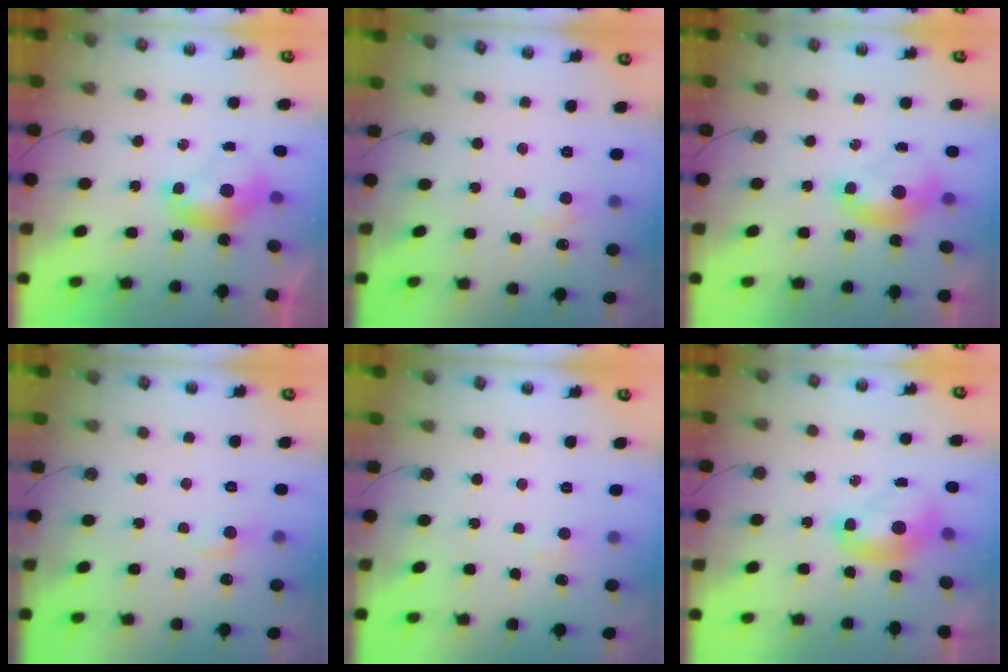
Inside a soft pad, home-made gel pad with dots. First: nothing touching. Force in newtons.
{"total": 1.3, "press": 1.2, "slide": 0.5}
{"total": 1.5, "press": 1.3, "slide": 0.7}
{"total": 0.8, "press": 0.4, "slide": 0.6}
{"total": 1.9, "press": 1.7, "slide": 0.7}
{"total": 2.1, "press": 2.1, "slide": 0.2}